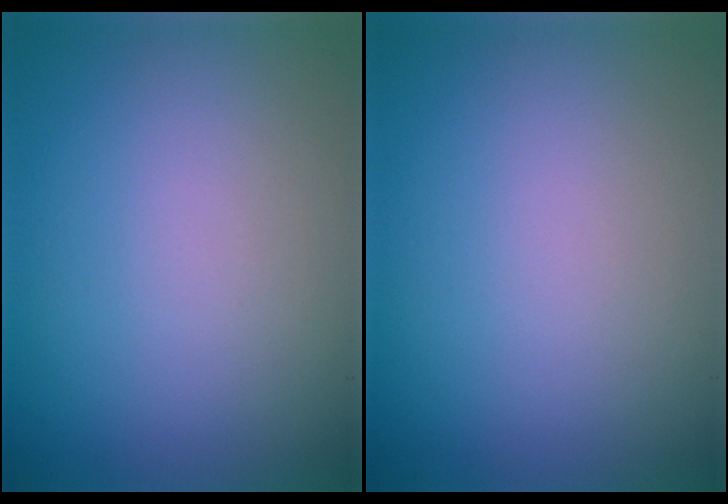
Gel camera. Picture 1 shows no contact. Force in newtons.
{"total": 0.0}